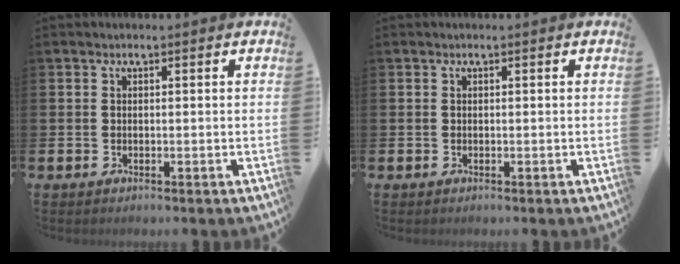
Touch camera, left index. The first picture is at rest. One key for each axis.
{"total": 0.0}